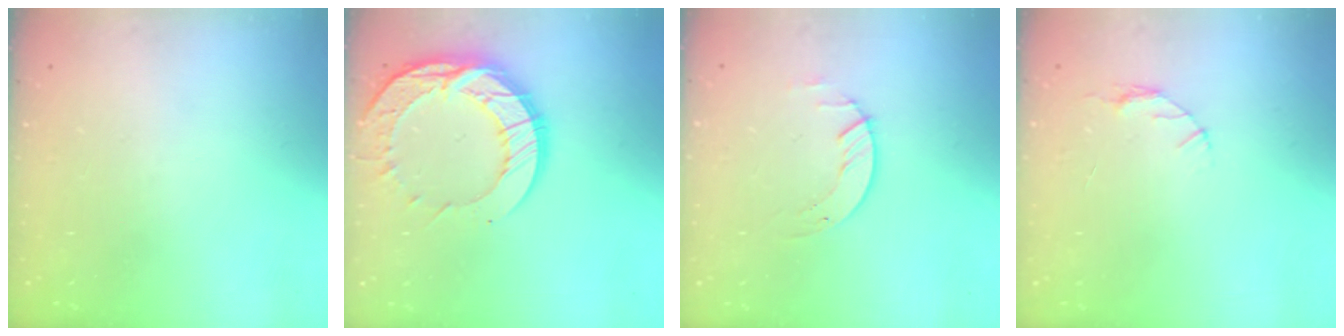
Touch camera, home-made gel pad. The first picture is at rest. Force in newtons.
{"total": 14.6, "press": 14.6, "slide": 1.2}
{"total": 2.0, "press": 2.0, "slide": 0.2}
{"total": 3.2, "press": 3.2, "slide": 0.4}